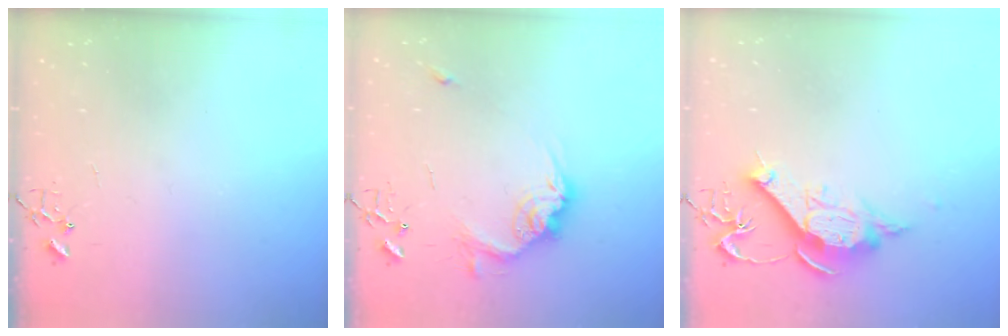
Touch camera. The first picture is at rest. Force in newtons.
{"total": 14.6, "press": 14.6, "slide": 0.9}
{"total": 13.3, "press": 13.3, "slide": 1.1}